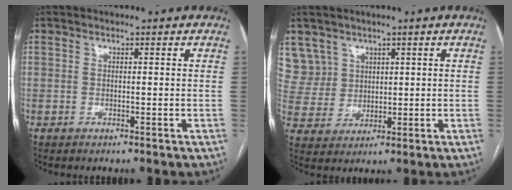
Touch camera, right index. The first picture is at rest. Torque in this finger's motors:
{"motor_torque": [-0.24, 0.20, 0.00, 0.00]}